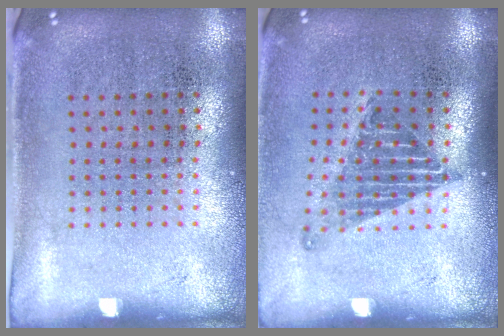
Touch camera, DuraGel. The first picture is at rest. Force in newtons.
{"total": 1.3, "press": 1.1, "slide": 0.8}